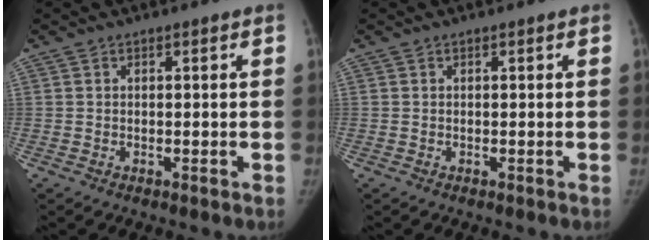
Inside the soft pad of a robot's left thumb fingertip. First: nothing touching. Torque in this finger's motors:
{"motor_torque": [0.00, 0.00, 0.13, -0.13, 0.00]}